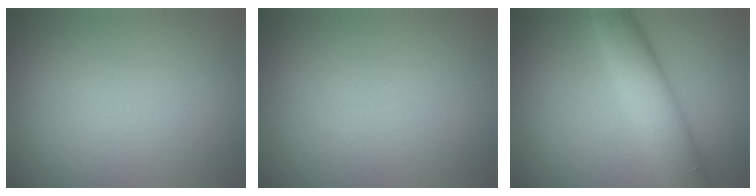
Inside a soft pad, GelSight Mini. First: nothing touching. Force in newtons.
{"total": 0.0}
{"total": 6.1, "press": 6.1, "slide": 0.4}